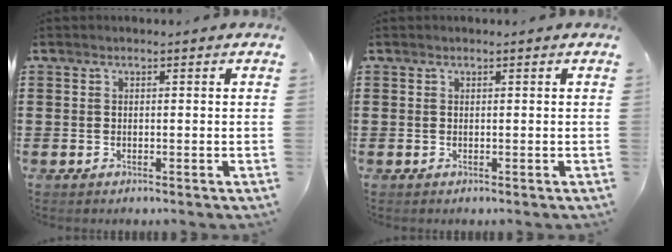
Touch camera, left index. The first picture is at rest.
{"total": 0.0}